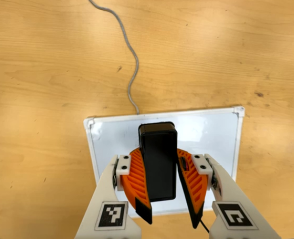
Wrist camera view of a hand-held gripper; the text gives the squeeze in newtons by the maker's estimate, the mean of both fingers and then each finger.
{"total": 9.0, "left": 9.3, "right": 8.8}